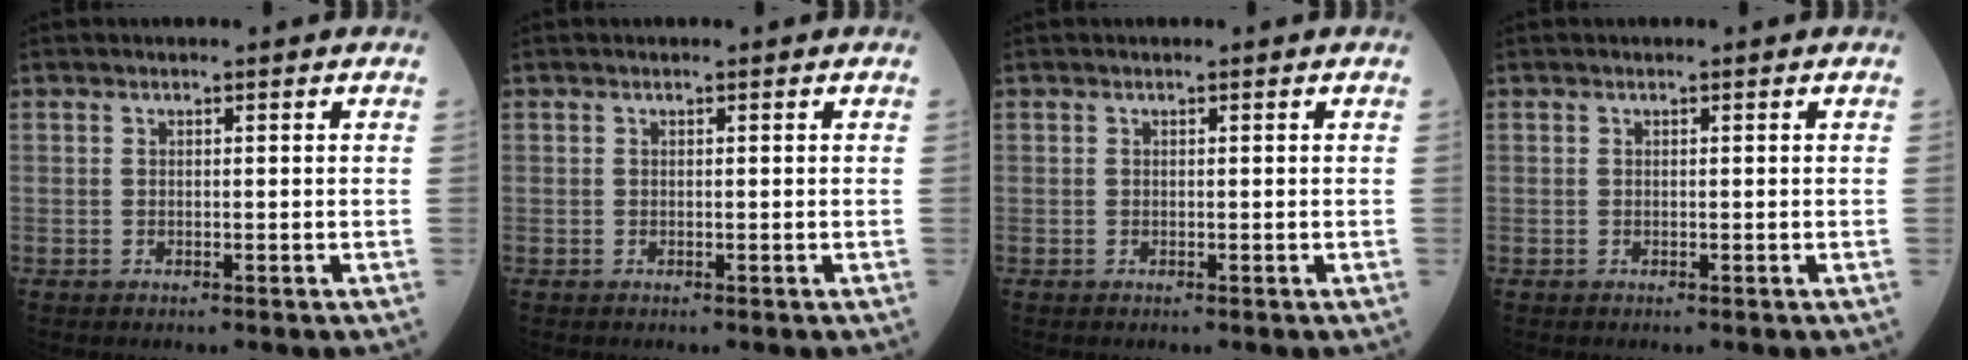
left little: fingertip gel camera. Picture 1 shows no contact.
{"total": 0.0}
{"total": 0.0}
{"total": 0.0}